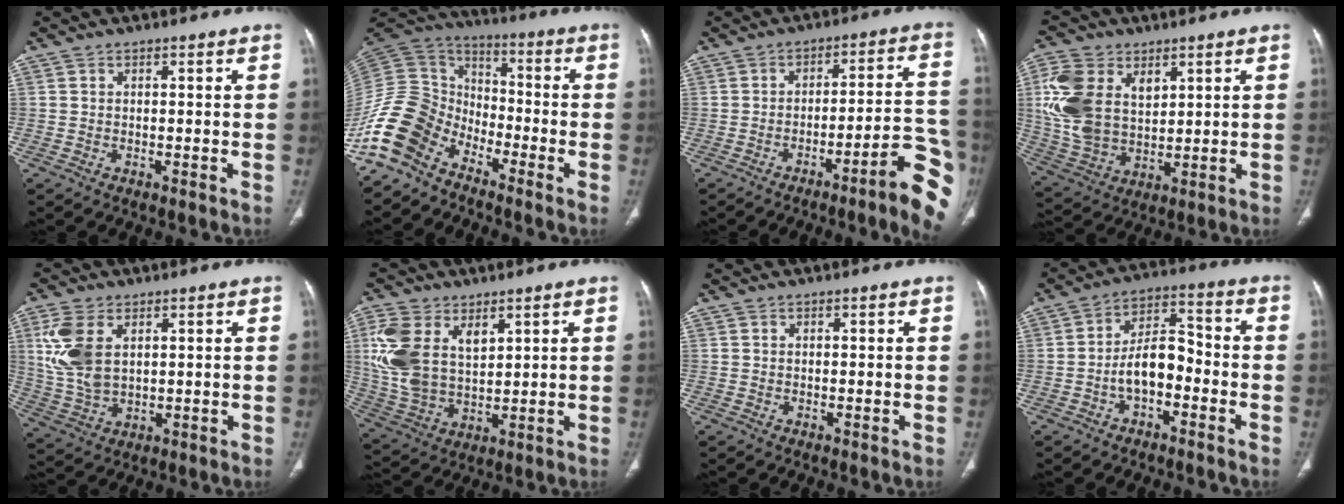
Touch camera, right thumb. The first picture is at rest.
{"total": 15.4, "force": [-10.5, 9.3, 6.2], "torque": [-0.122, 0.080, -0.217]}
{"total": 13.6, "force": [-6.8, 1.8, 11.7], "torque": [-0.132, 0.049, -0.090]}
{"total": 15.2, "force": [4.6, 10.4, 10.1], "torque": [-0.200, -0.012, 0.098]}
{"total": 10.6, "force": [3.2, 6.4, 7.9], "torque": [-0.170, -0.007, 0.072]}
{"total": 14.4, "force": [5.2, 9.1, 9.9], "torque": [-0.203, -0.015, 0.113]}
{"total": 0.0}
{"total": 9.5, "force": [-3.2, 5.3, 7.2], "torque": [-0.111, 0.047, -0.063]}